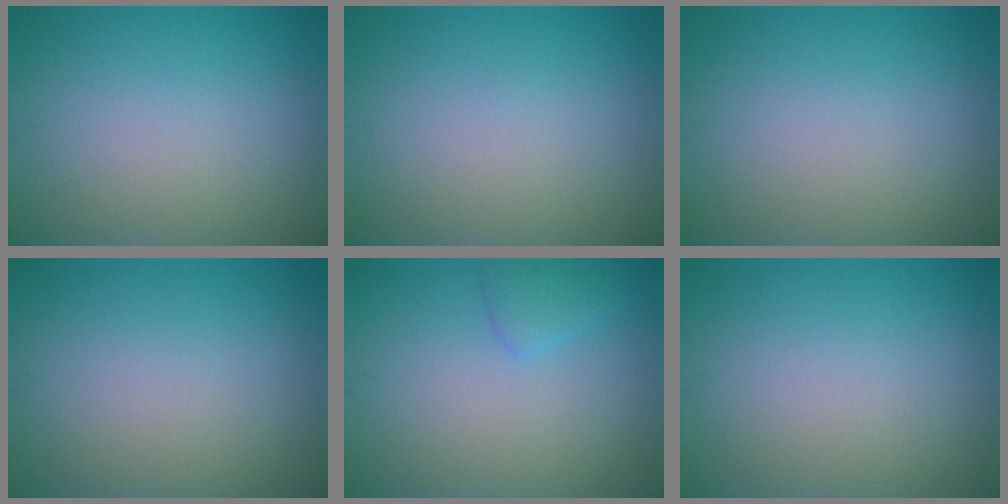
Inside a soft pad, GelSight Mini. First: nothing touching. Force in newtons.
{"total": 0.0}
{"total": 0.0}
{"total": 0.0}
{"total": 1.6, "press": 1.6, "slide": 0.1}
{"total": 0.0}